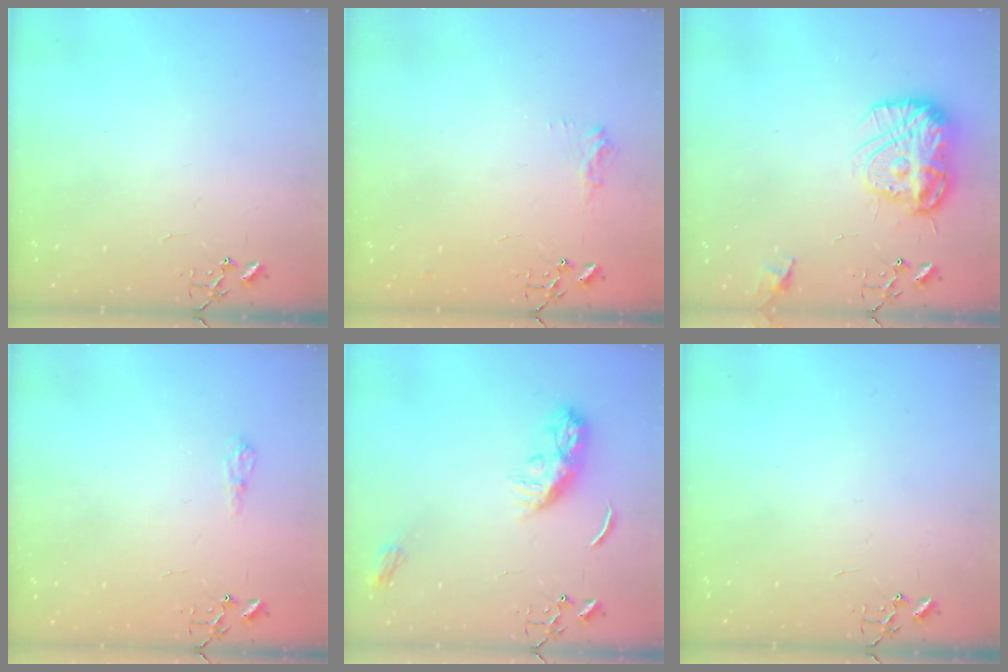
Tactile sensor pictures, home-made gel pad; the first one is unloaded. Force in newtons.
{"total": 8.2, "press": 8.2, "slide": 0.9}
{"total": 15.6, "press": 15.5, "slide": 1.6}
{"total": 6.1, "press": 6.1, "slide": 0.7}
{"total": 10.4, "press": 10.4, "slide": 0.2}
{"total": 0.0}